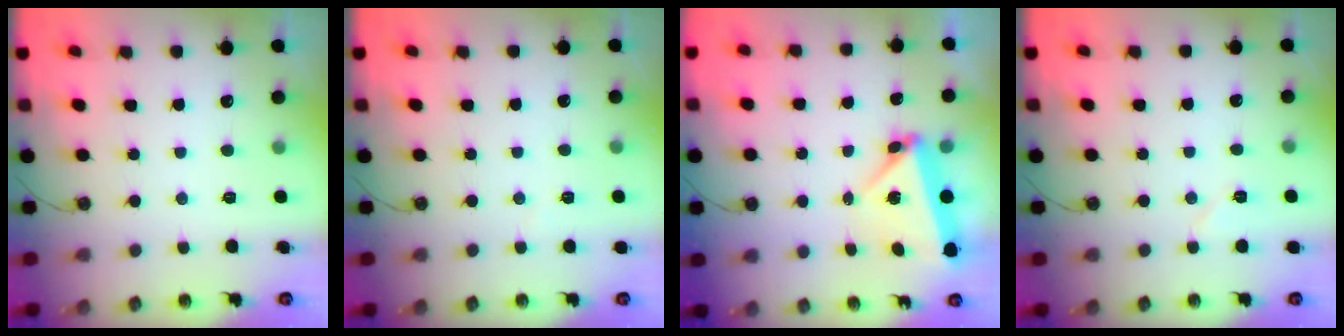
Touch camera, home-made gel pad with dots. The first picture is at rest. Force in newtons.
{"total": 3.3, "press": 3.1, "slide": 1.1}
{"total": 5.5, "press": 5.5, "slide": 0.4}
{"total": 5.1, "press": 4.9, "slide": 1.4}